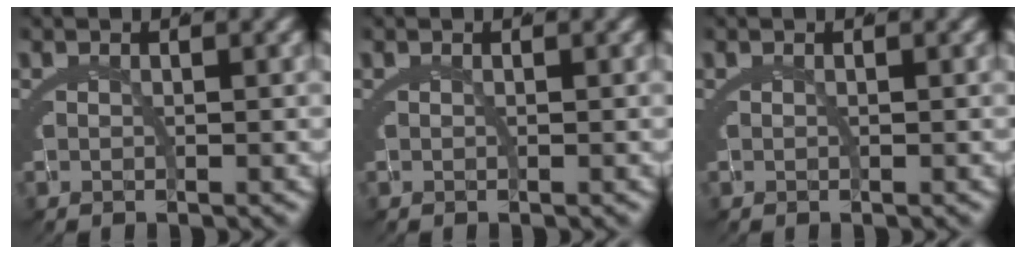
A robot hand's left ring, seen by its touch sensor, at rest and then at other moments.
{"total": 0.0}
{"total": 0.0}